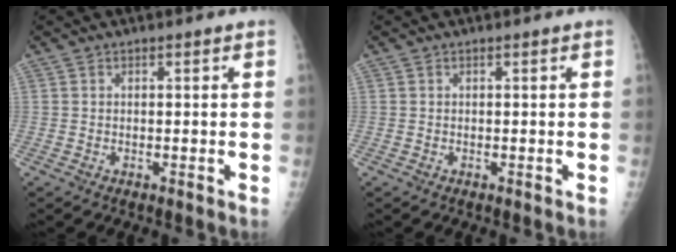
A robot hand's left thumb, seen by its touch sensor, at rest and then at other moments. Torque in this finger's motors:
{"motor_torque": [0.21, -0.38, 0.32, 0.29, 0.00]}